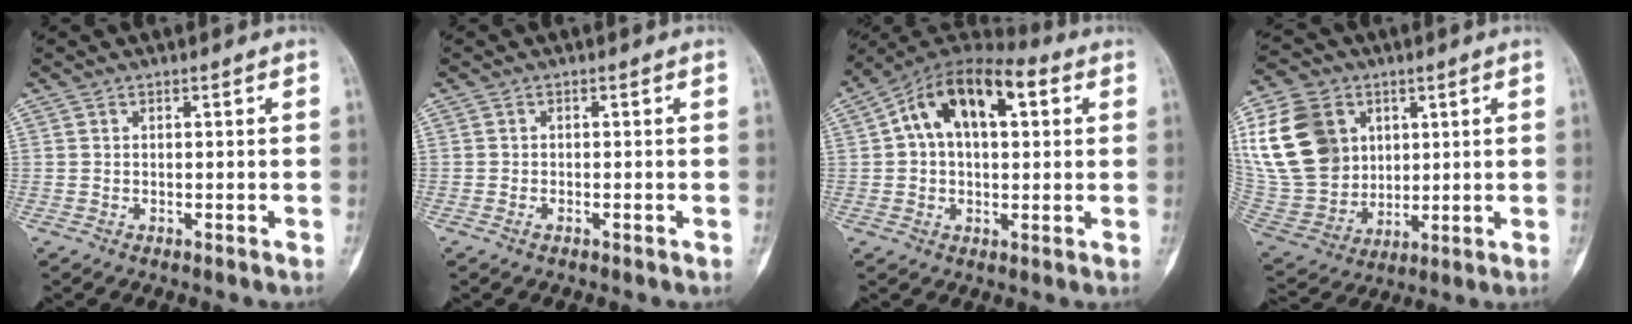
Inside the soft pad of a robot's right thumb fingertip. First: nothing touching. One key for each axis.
{"total": 0.8, "fx": -0.5, "fy": 0.4, "fz": 0.5, "tx": -0.012, "ty": 0.003, "tz": -0.008}
{"total": 15.8, "fx": 4.2, "fy": 9.0, "fz": 12.3, "tx": -0.189, "ty": 0.033, "tz": 0.063}
{"total": 20.0, "fx": 5.9, "fy": 15.7, "fz": 10.8, "tx": -0.206, "ty": -0.002, "tz": 0.126}